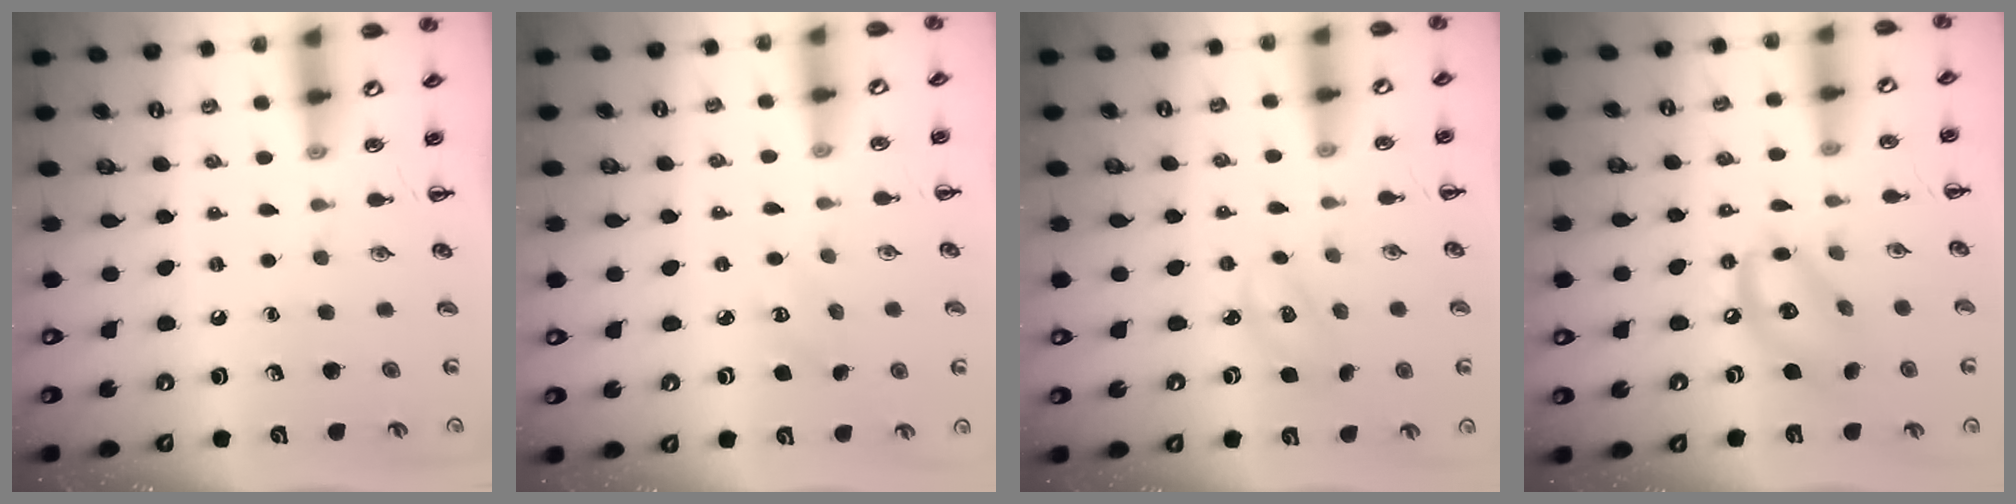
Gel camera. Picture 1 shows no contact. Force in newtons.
{"total": 2.1, "press": 2.0, "slide": 0.6}
{"total": 2.8, "press": 2.8, "slide": 0.7}
{"total": 12.0, "press": 11.8, "slide": 2.1}